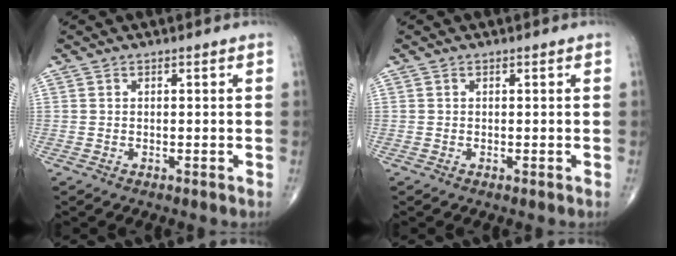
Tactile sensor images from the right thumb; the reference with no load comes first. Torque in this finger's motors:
{"motor_torque": [-0.60, 0.18, 0.06, 0.27, 0.03]}